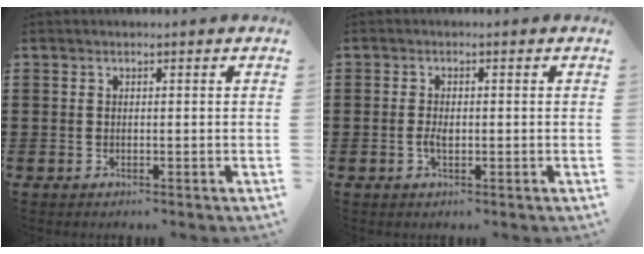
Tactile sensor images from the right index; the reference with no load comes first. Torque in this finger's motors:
{"motor_torque": [2.14, 0.00, 0.03, -0.02]}